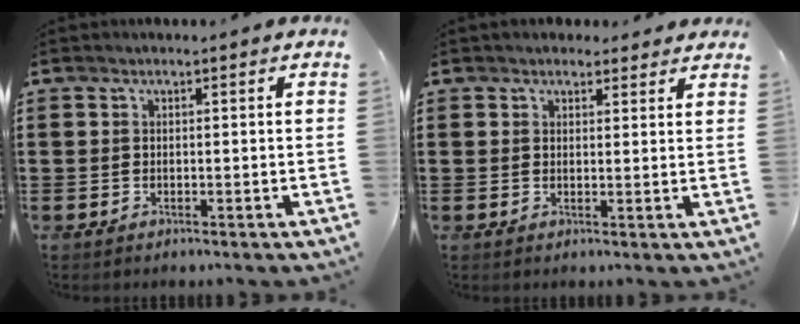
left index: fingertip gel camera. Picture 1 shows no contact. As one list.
[{"total": 2.1, "force": [2.0, 0.8, 0.2], "torque": [-0.001, -0.001, 0.036]}]